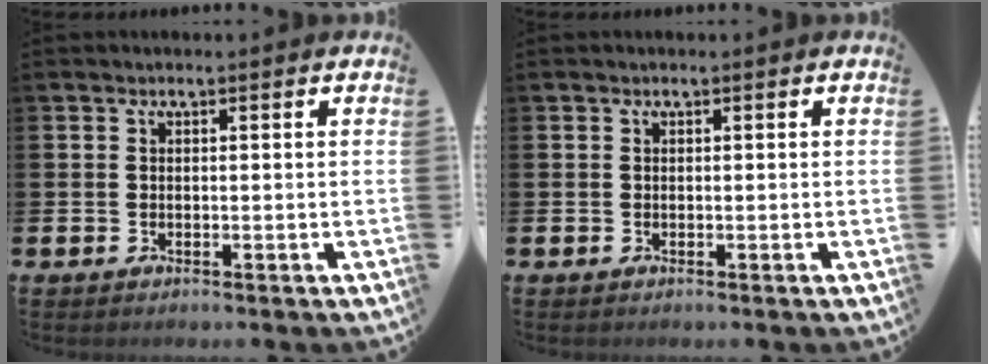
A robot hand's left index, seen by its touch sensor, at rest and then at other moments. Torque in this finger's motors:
{"motor_torque": [0.02, 0.00, 0.00, 0.00]}